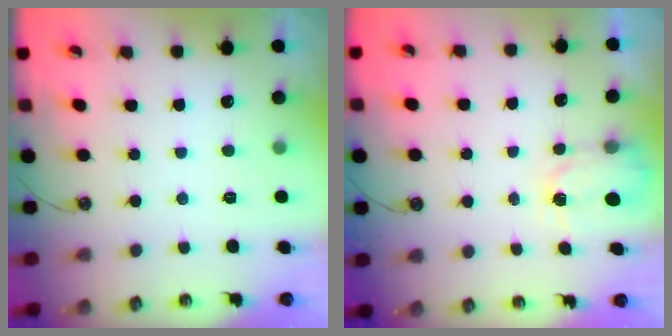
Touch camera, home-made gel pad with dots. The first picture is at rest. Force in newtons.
{"total": 2.4, "press": 2.4, "slide": 0.5}